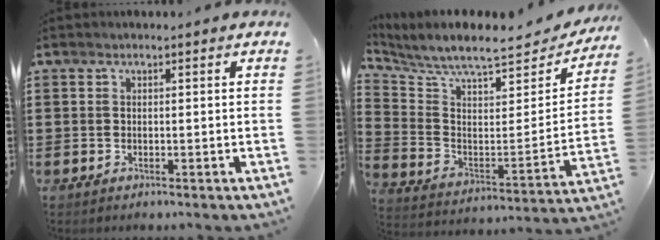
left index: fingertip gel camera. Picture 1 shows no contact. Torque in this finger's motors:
{"motor_torque": [2.14, 0.00, 0.48, 0.12]}